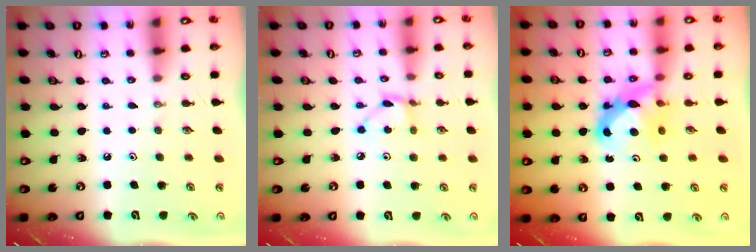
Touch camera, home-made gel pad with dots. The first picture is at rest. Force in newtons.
{"total": 3.8, "press": 3.8, "slide": 0.2}
{"total": 7.5, "press": 7.4, "slide": 1.0}